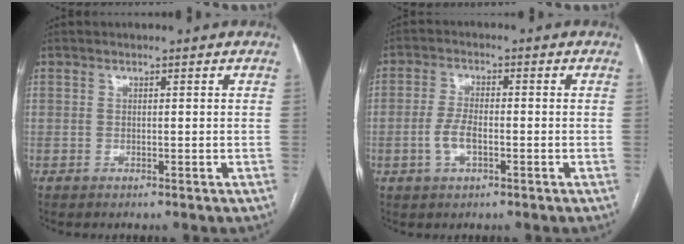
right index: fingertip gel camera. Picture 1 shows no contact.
{"total": 4.0, "force": [-1.0, 1.7, 3.5], "torque": [-0.080, 0.004, -0.019]}